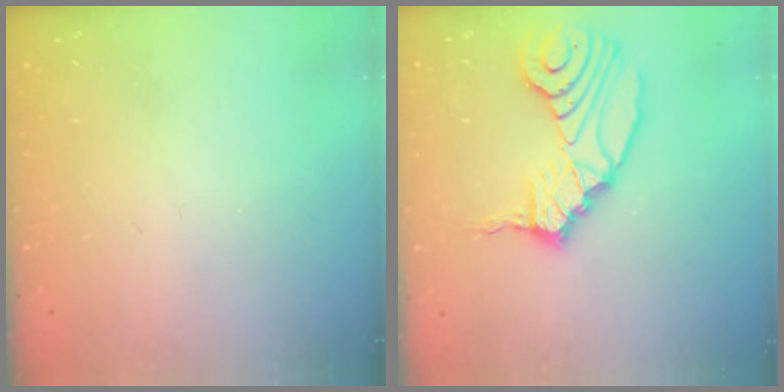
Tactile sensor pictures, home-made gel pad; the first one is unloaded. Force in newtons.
{"total": 14.4, "press": 13.6, "slide": 4.6}